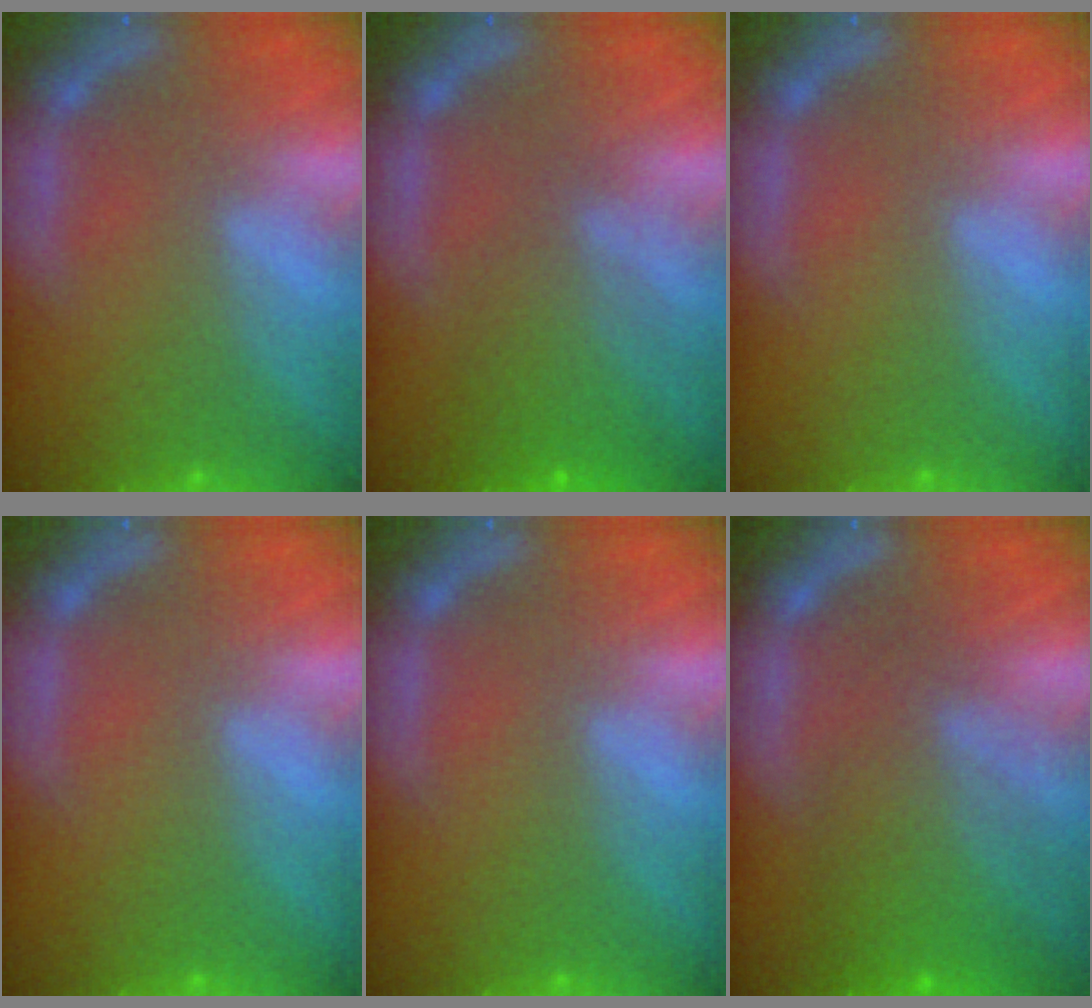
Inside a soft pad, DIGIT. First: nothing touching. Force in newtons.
{"total": 4.6}
{"total": 0.0}
{"total": 0.0}
{"total": 0.0}
{"total": 6.6}